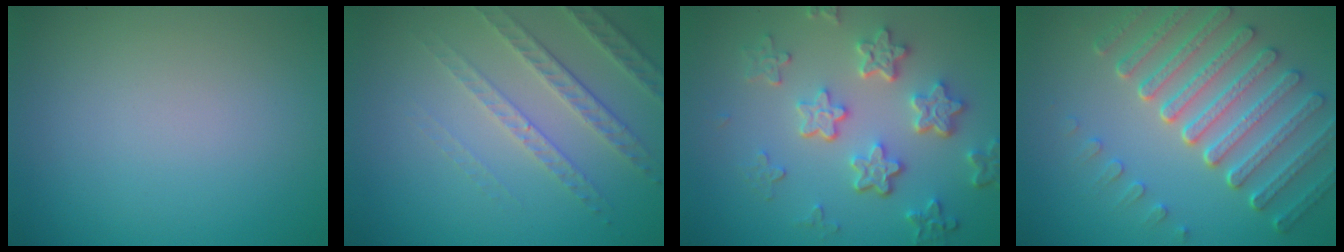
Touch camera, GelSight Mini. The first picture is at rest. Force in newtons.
{"total": 3.4, "press": 3.2, "slide": 1.1}
{"total": 5.6, "press": 4.3, "slide": 3.6}
{"total": 7.1, "press": 5.3, "slide": 4.8}